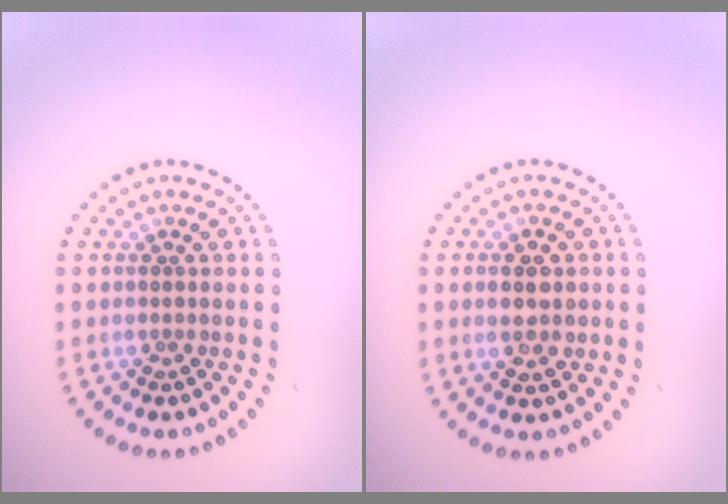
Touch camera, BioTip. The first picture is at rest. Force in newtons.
{"total": 2.5, "press": 2.4, "slide": 0.4}